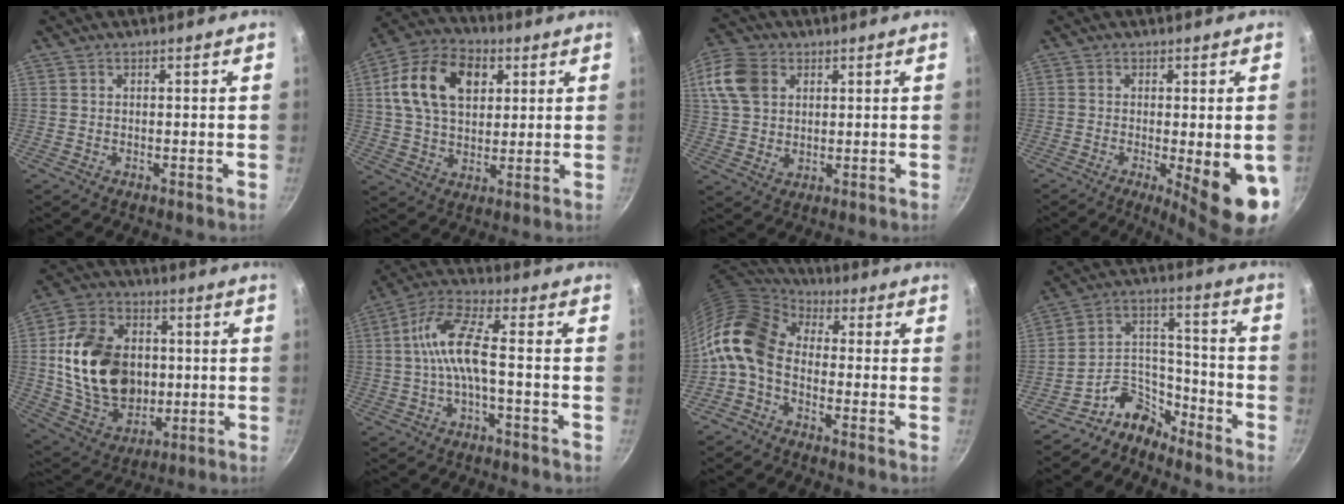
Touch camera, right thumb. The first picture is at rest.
{"total": 16.0, "force": [4.6, 10.8, 11.0], "torque": [-0.172, 0.005, 0.068]}
{"total": 11.9, "force": [4.0, 8.7, 7.1], "torque": [-0.139, 0.000, 0.070]}
{"total": 12.1, "force": [-3.2, 2.9, 11.3], "torque": [-0.135, -0.011, -0.035]}
{"total": 21.3, "force": [1.0, 15.7, 14.3], "torque": [-0.230, 0.009, 0.026]}
{"total": 8.8, "force": [-1.4, 2.6, 8.3], "torque": [-0.185, 0.032, -0.035]}
{"total": 12.9, "force": [-1.7, 8.8, 9.3], "torque": [-0.167, 0.035, -0.057]}
{"total": 9.7, "force": [-8.1, 4.8, 2.3], "torque": [-0.011, 0.097, -0.168]}